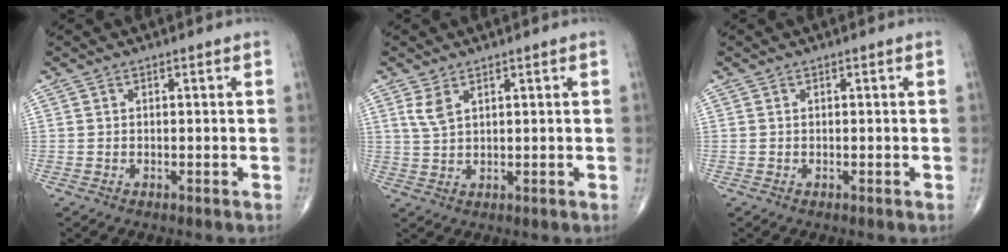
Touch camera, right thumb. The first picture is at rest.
{"total": 3.2, "force": [1.7, 1.4, 2.2], "torque": [-0.047, -0.003, 0.042]}
{"total": 0.0}